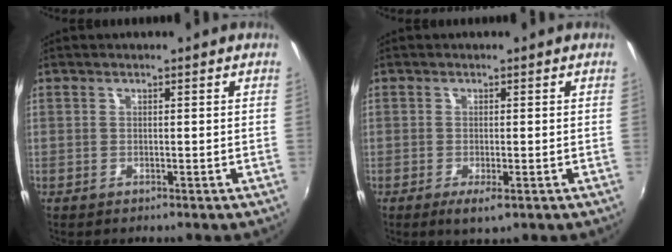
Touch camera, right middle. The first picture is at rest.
{"total": 2.8, "force": [-1.4, 0.7, 2.4], "torque": [-0.048, -0.012, -0.021]}